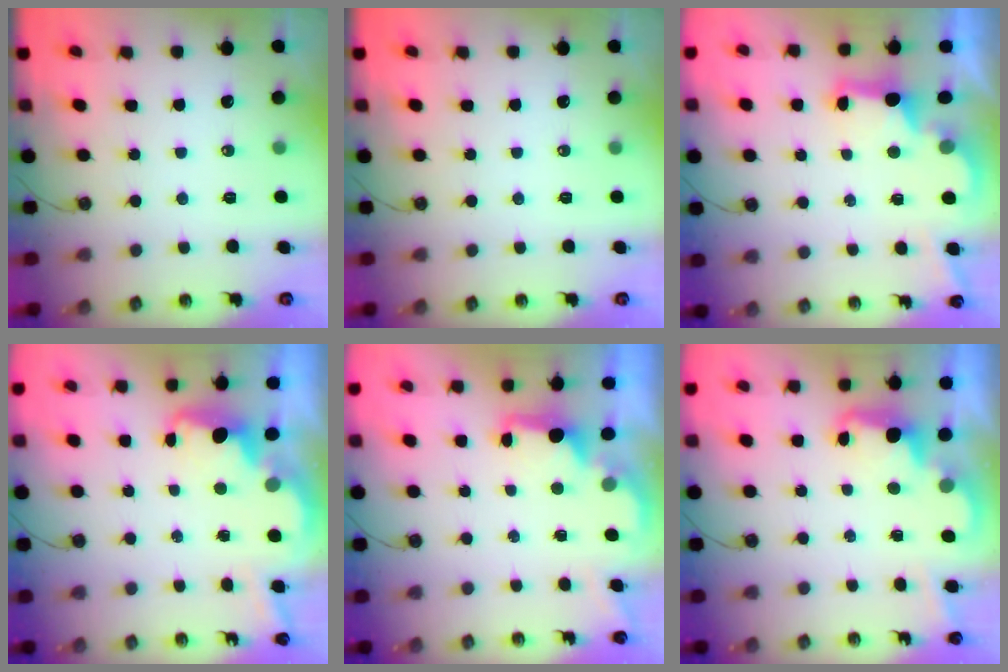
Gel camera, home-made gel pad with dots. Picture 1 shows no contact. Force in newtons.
{"total": 0.0}
{"total": 2.8, "press": 2.7, "slide": 0.9}
{"total": 3.8, "press": 3.8, "slide": 0.7}
{"total": 2.1, "press": 1.9, "slide": 0.8}
{"total": 2.5, "press": 2.5, "slide": 0.5}